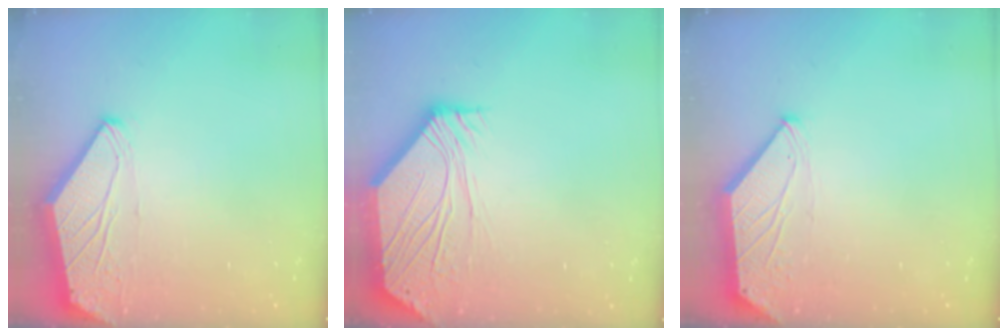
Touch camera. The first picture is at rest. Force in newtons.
{"total": 6.8, "press": 6.7, "slide": 0.9}
{"total": 0.0}